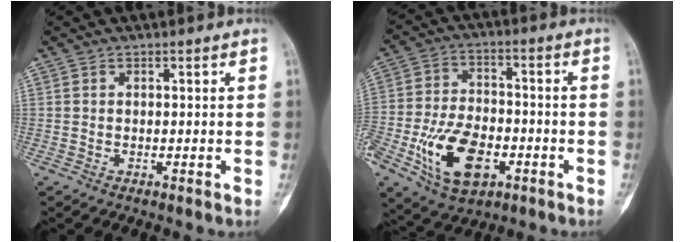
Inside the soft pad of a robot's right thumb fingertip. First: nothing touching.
{"total": 16.0, "force": [-6.0, 9.3, 11.6], "torque": [-0.204, 0.019, -0.101]}